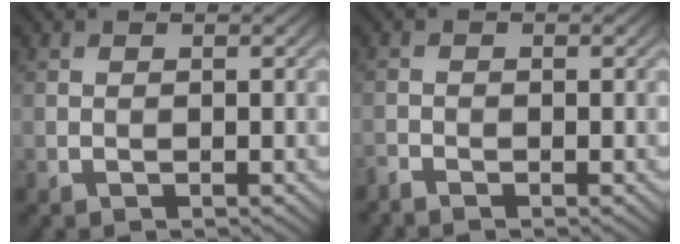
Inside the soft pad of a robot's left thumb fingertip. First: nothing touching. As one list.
[{"total": 1.1, "force": [-1.1, 0.0, 0.2], "torque": [-0.006, -0.005, -0.029]}]